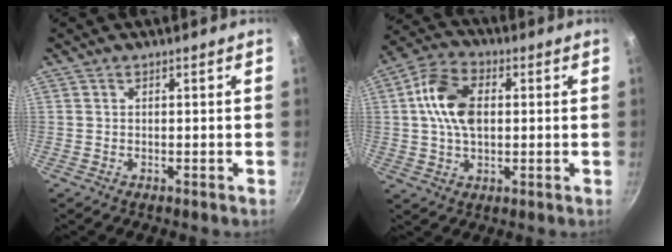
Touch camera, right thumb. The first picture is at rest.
{"total": 11.5, "force": [1.6, 7.1, 8.9], "torque": [-0.164, 0.015, 0.025]}